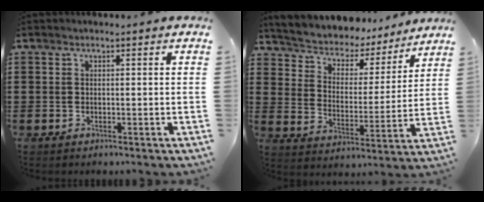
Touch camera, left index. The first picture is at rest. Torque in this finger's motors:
{"motor_torque": [2.14, 0.00, 1.05, 0.16]}